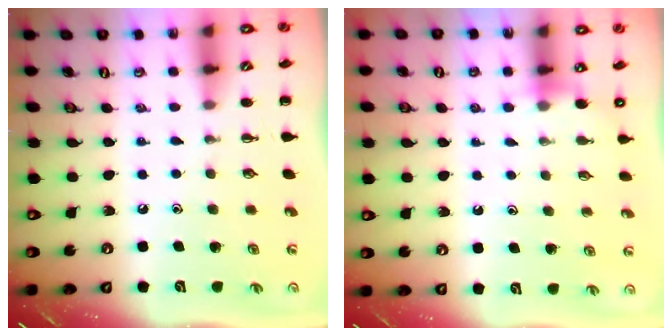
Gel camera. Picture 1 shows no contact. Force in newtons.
{"total": 4.2, "press": 4.1, "slide": 1.0}